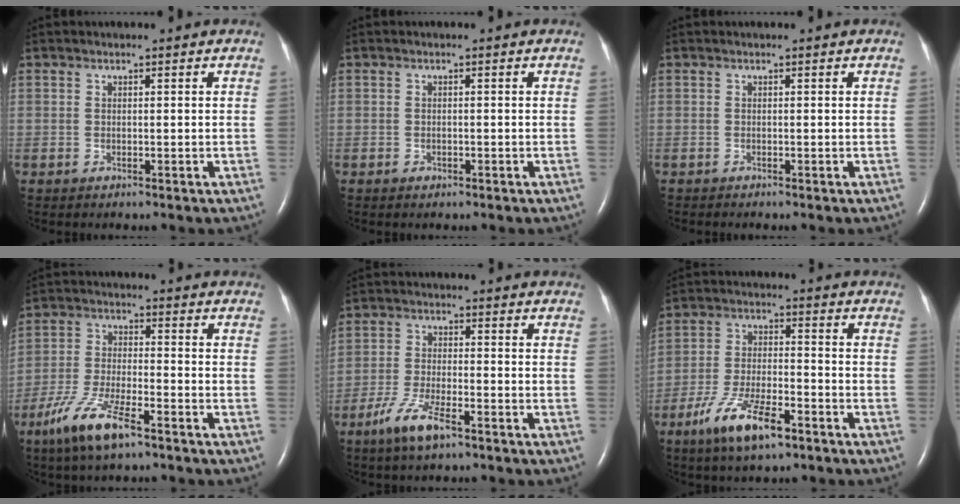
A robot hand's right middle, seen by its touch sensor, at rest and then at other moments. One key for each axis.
{"total": 0.5, "fx": -0.3, "fy": 0.4, "fz": 0.1, "tx": -0.007, "ty": 0.003, "tz": -0.003}
{"total": 0.0}
{"total": 9.3, "fx": -6.1, "fy": 1.8, "fz": 6.8, "tx": -0.148, "ty": -0.016, "tz": -0.114}
{"total": 6.4, "fx": -4.2, "fy": 1.3, "fz": 4.7, "tx": -0.107, "ty": -0.007, "tz": -0.076}
{"total": 10.0, "fx": -6.2, "fy": 2.6, "fz": 7.4, "tx": -0.151, "ty": -0.006, "tz": -0.108}